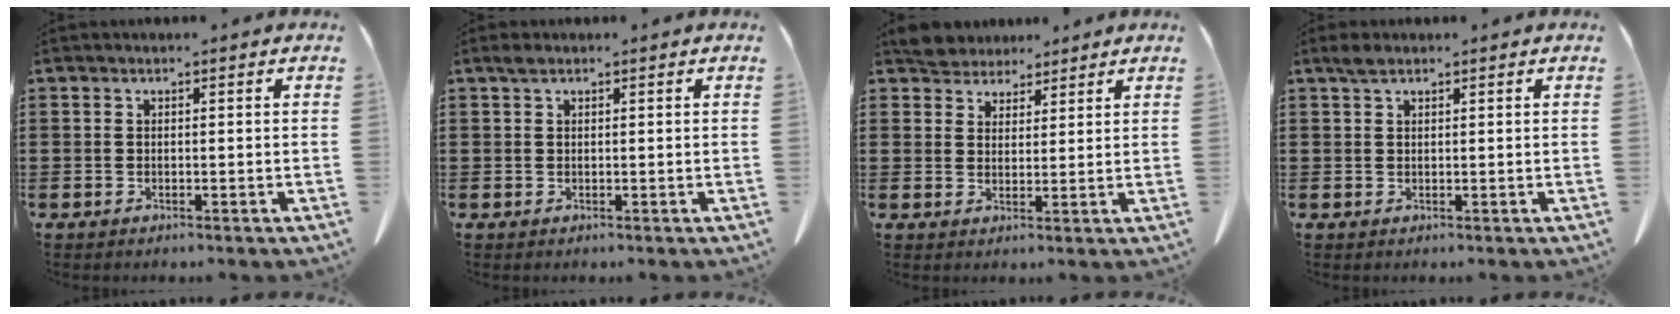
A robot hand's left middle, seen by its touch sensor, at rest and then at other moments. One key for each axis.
{"total": 0.9, "fx": 0.5, "fy": 0.5, "fz": 0.5, "tx": -0.013, "ty": 0.001, "tz": 0.011}
{"total": 4.5, "fx": 4.2, "fy": 1.5, "fz": 0.3, "tx": -0.023, "ty": -0.007, "tz": 0.083}
{"total": 1.6, "fx": 1.1, "fy": 0.6, "fz": 0.9, "tx": -0.021, "ty": 0.001, "tz": 0.022}